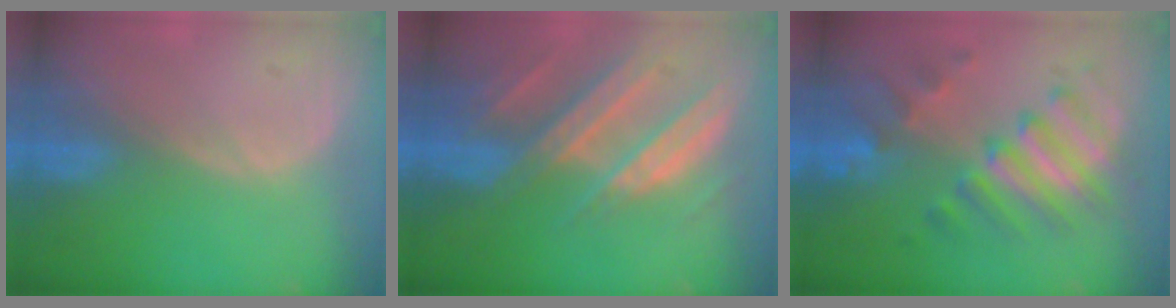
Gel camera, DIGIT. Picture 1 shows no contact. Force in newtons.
{"total": 10.3, "press": 9.2, "slide": 4.8}
{"total": 8.4, "press": 8.4, "slide": 0.3}